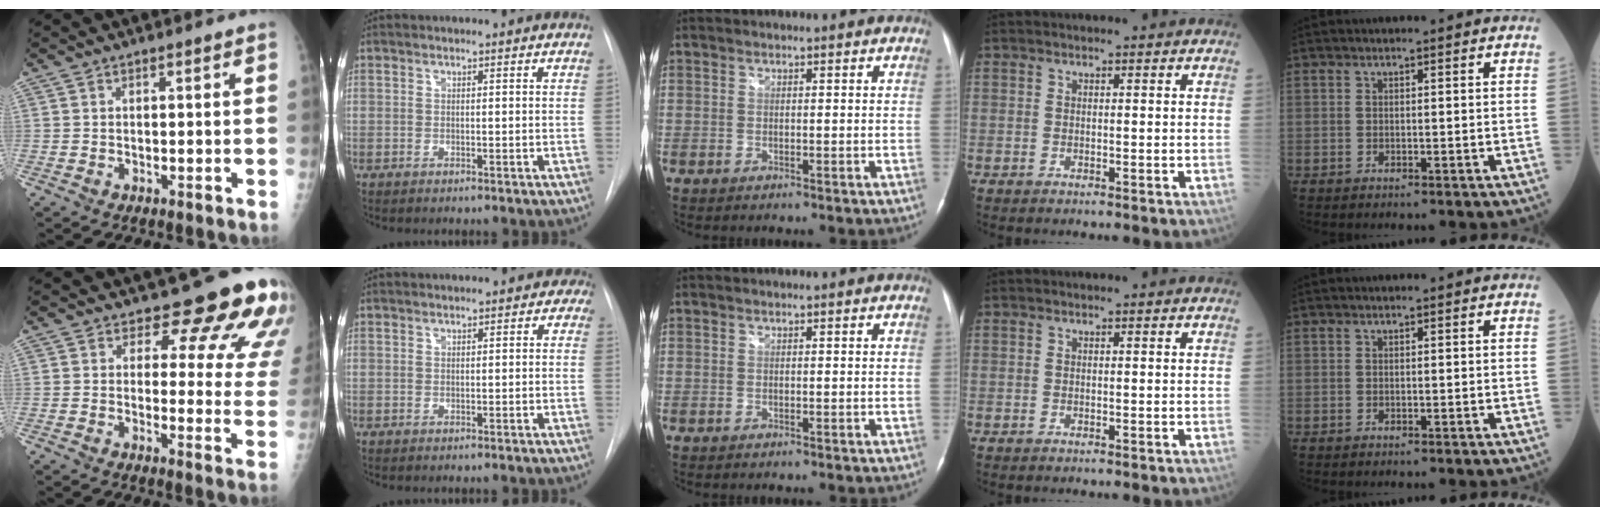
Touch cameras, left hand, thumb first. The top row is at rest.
{"thumb": {"total": 13.3, "force": [10.8, 5.4, 5.6], "torque": [-0.016, -0.078, 0.096]}, "index": {"total": 1.6, "force": [0.2, 1.1, 1.1], "torque": [-0.003, 0.004, -0.004]}}